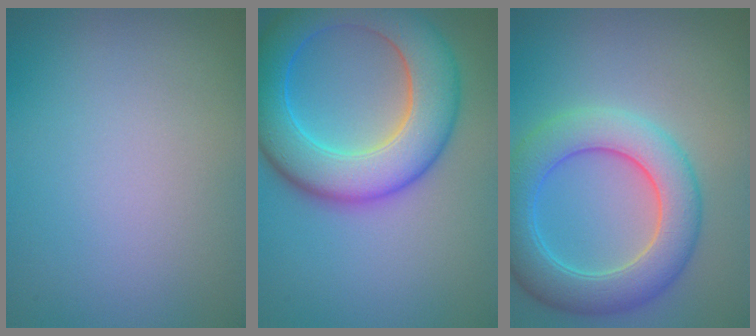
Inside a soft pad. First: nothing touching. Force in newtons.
{"total": 9.4, "press": 9.4, "slide": 0.3}
{"total": 6.9, "press": 6.9, "slide": 0.2}